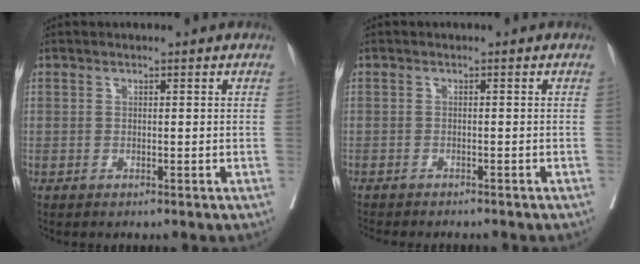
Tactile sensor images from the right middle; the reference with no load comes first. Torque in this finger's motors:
{"motor_torque": [0.96, -1.18, 0.32, 0.03]}